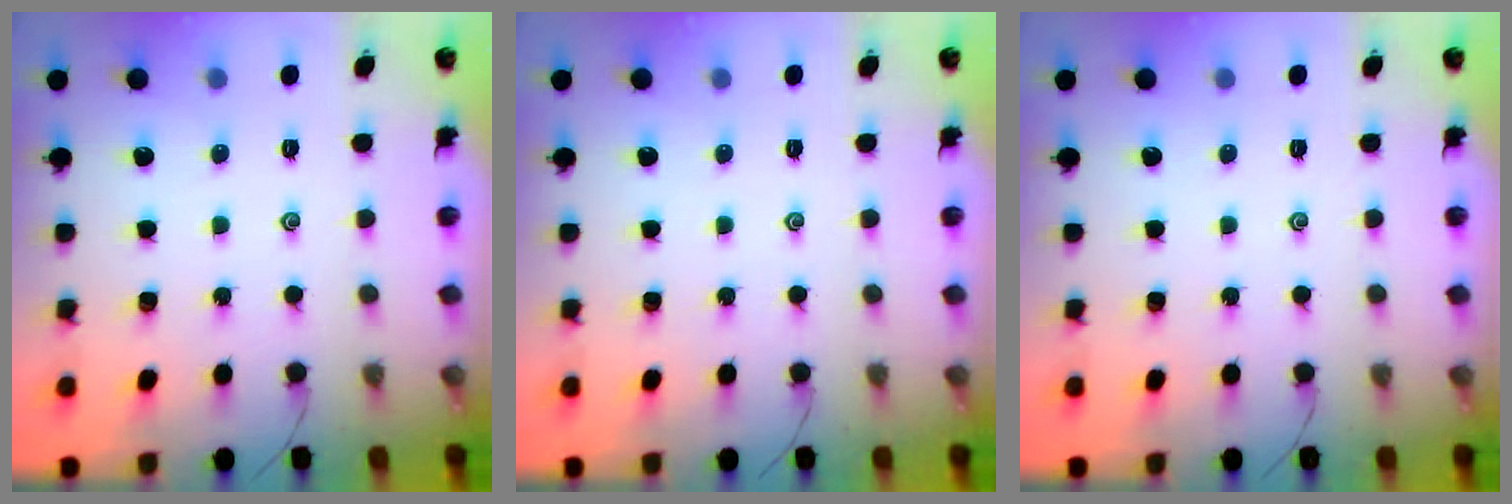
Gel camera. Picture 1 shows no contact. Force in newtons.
{"total": 0.0}
{"total": 0.0}